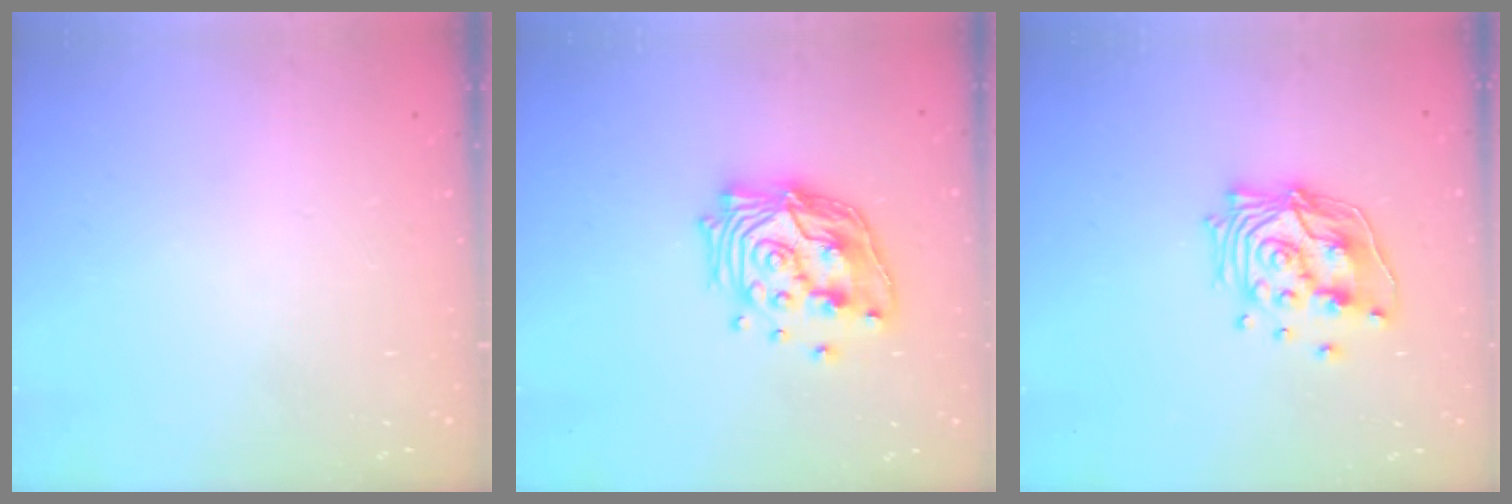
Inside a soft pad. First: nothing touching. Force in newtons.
{"total": 18.0, "press": 17.9, "slide": 2.4}
{"total": 15.0, "press": 14.9, "slide": 2.0}